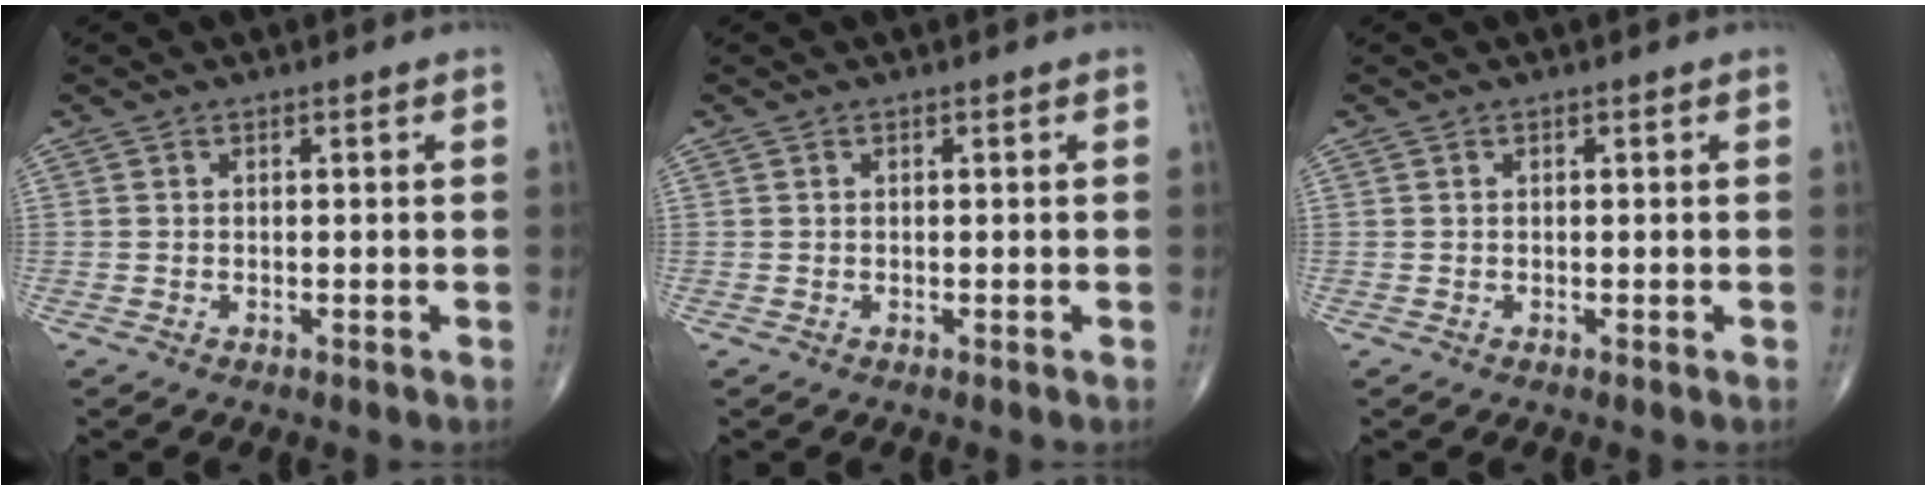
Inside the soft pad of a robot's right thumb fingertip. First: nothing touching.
{"total": 0.0}
{"total": 0.0}